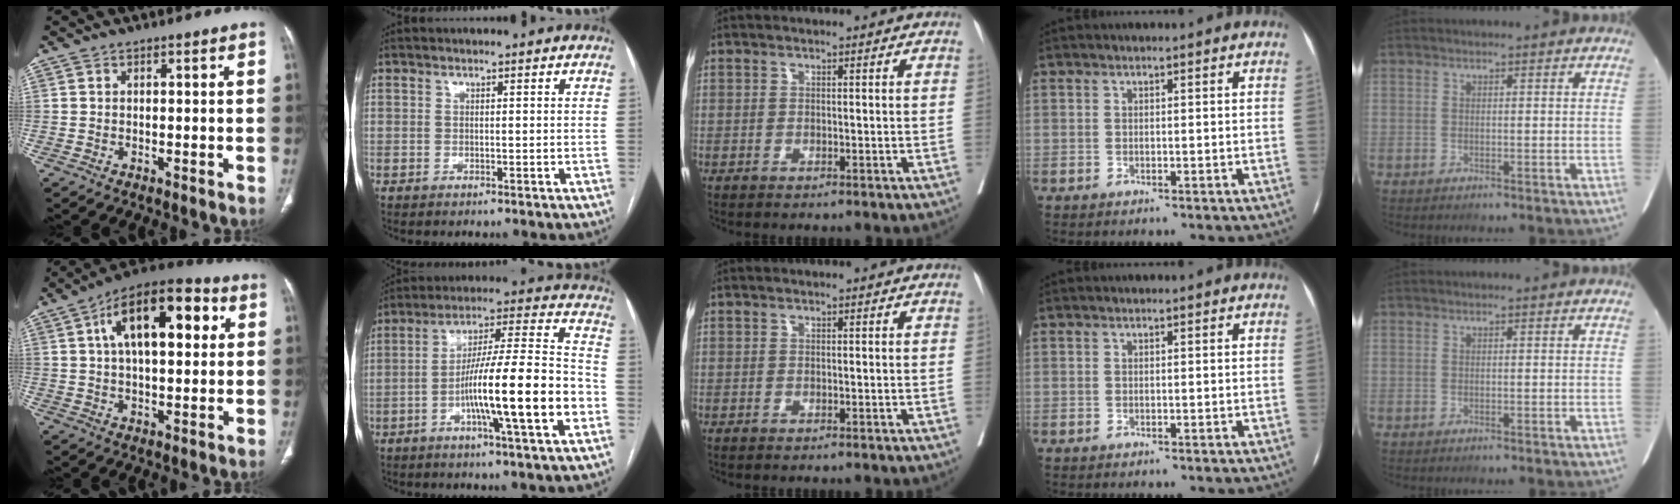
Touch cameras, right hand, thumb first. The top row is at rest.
{"thumb": {"total": 18.1, "force": [5.1, 8.6, 15.0], "torque": [-0.212, 0.020, 0.072]}, "index": {"total": 17.6, "force": [-5.3, 0.5, 16.7], "torque": [-0.273, 0.005, -0.087]}}